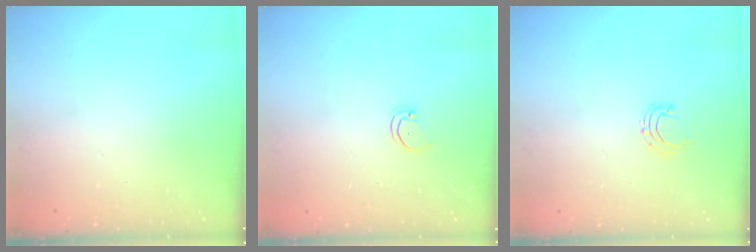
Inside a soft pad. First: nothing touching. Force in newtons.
{"total": 1.5, "press": 1.5, "slide": 0.1}
{"total": 4.7, "press": 4.7, "slide": 0.4}